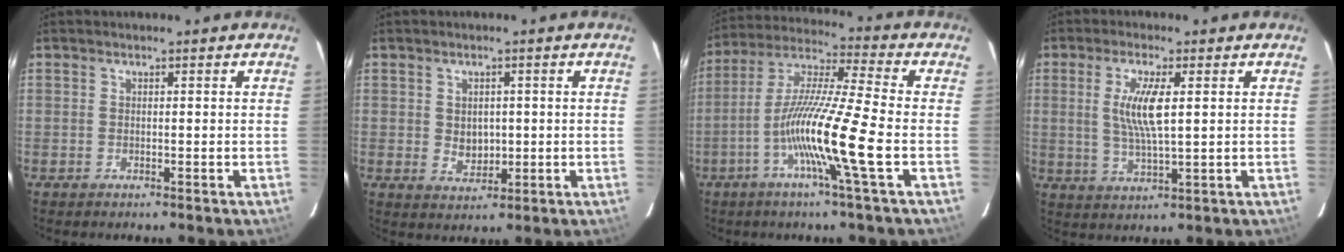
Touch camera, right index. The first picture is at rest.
{"total": 4.0, "force": [0.1, 3.3, 2.3], "torque": [-0.037, -0.003, 0.009]}
{"total": 14.7, "force": [-5.1, -0.8, 13.8], "torque": [-0.268, -0.001, -0.107]}
{"total": 7.2, "force": [1.4, 1.3, 7.0], "torque": [-0.137, -0.004, 0.028]}